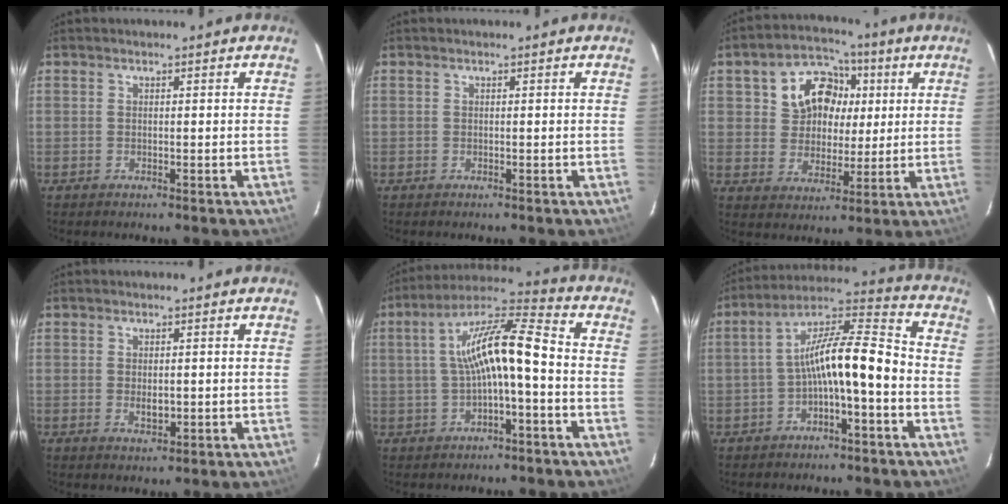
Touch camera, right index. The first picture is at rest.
{"total": 0.0}
{"total": 11.7, "force": [3.6, 9.7, 5.4], "torque": [-0.120, 0.034, 0.065]}
{"total": 2.6, "force": [-0.2, 1.5, 2.1], "torque": [-0.035, -0.003, -0.001]}
{"total": 12.1, "force": [-1.0, 2.6, 11.8], "torque": [-0.217, 0.029, -0.015]}
{"total": 11.6, "force": [-3.3, 2.5, 10.8], "torque": [-0.197, 0.028, -0.056]}